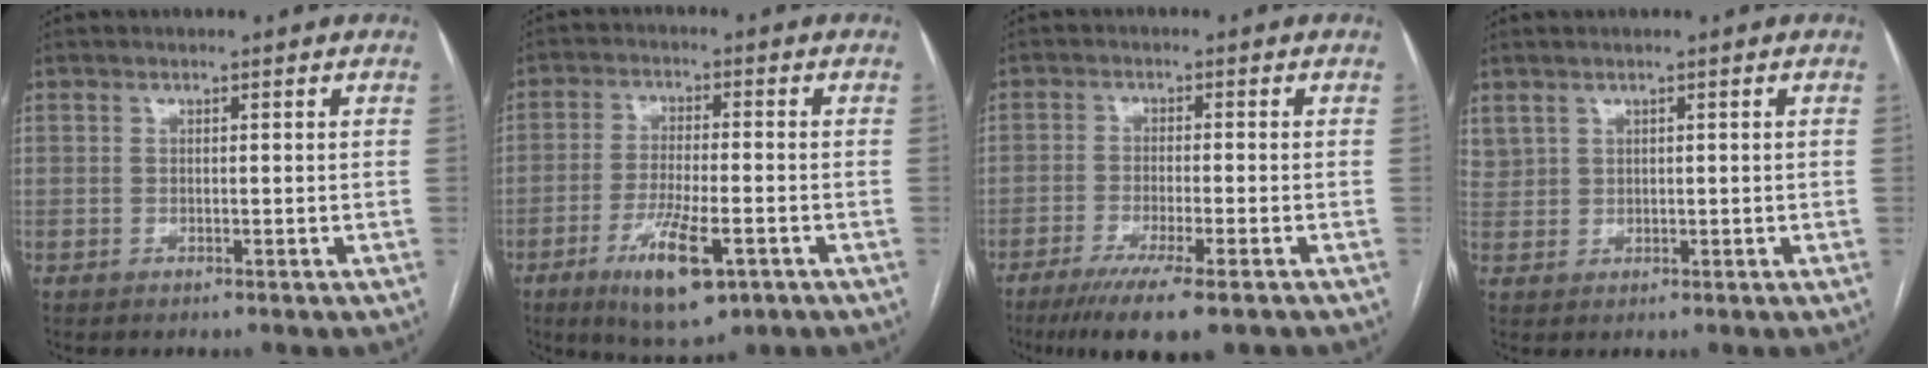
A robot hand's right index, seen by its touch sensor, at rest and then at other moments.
{"total": 10.2, "force": [-4.8, 2.5, 8.6], "torque": [-0.157, -0.019, -0.072]}
{"total": 10.3, "force": [-7.1, 0.8, 7.3], "torque": [-0.113, -0.024, -0.107]}
{"total": 2.0, "force": [1.4, 1.3, 0.5], "torque": [-0.010, 0.009, 0.033]}